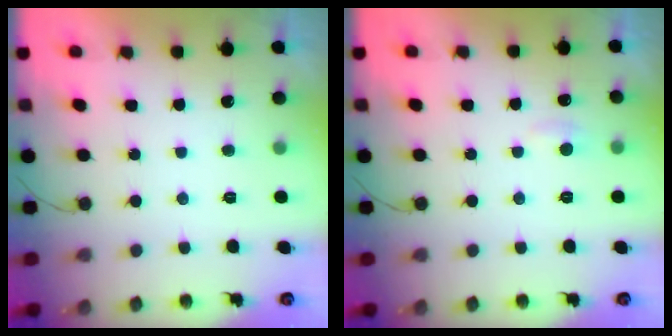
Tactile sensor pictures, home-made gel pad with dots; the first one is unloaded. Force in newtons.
{"total": 3.9, "press": 3.8, "slide": 0.4}